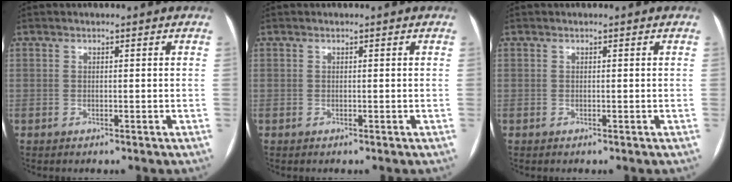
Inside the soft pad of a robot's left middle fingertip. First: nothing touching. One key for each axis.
{"total": 0.0}
{"total": 0.0}